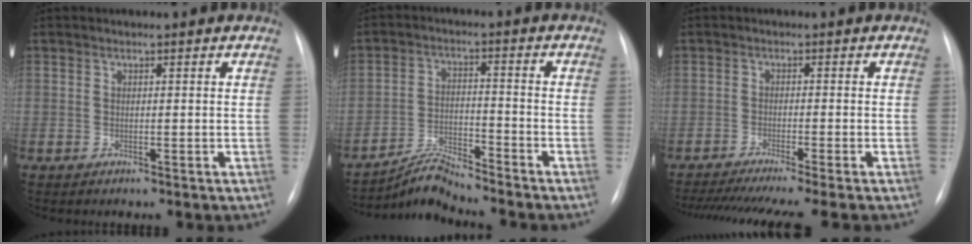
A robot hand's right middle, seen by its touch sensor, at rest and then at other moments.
{"total": 5.8, "force": [-5.7, -0.8, 0.6], "torque": [-0.021, -0.004, -0.105]}
{"total": 13.2, "force": [-11.2, -0.9, 7.0], "torque": [-0.104, -0.034, -0.170]}